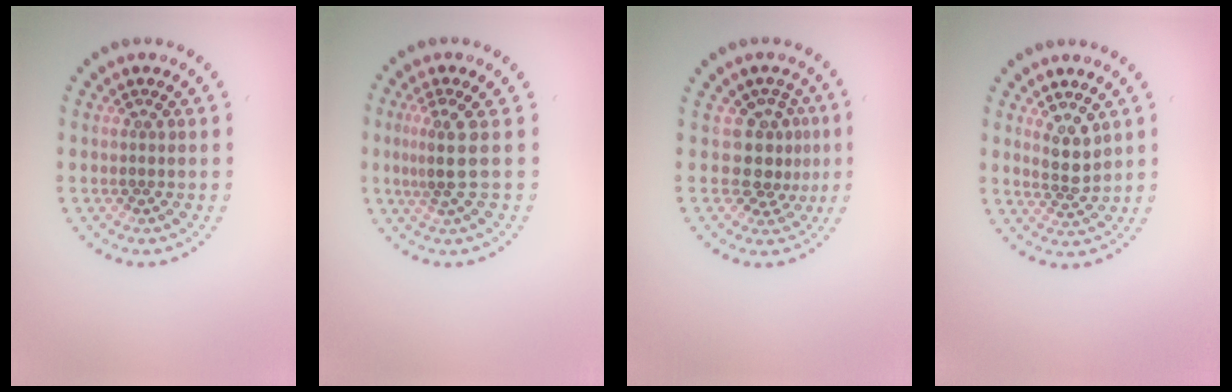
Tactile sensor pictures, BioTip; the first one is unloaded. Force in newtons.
{"total": 2.5, "press": 1.8, "slide": 1.7}
{"total": 2.9, "press": 2.0, "slide": 2.1}
{"total": 2.4, "press": 2.2, "slide": 1.1}